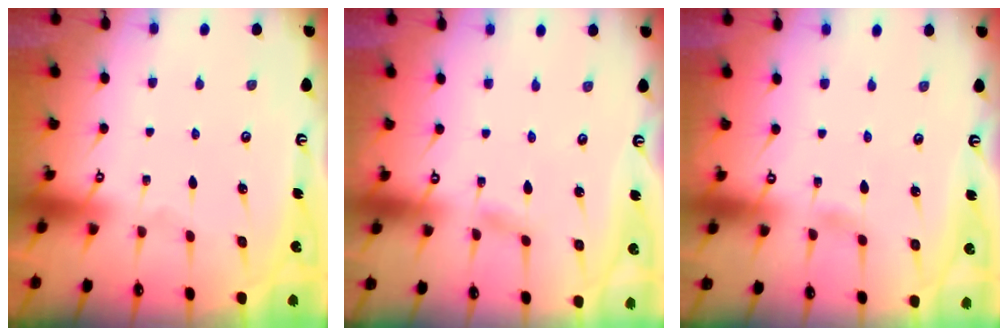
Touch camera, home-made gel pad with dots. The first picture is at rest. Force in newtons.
{"total": 2.4, "press": 2.3, "slide": 0.3}
{"total": 1.6, "press": 1.6, "slide": 0.2}